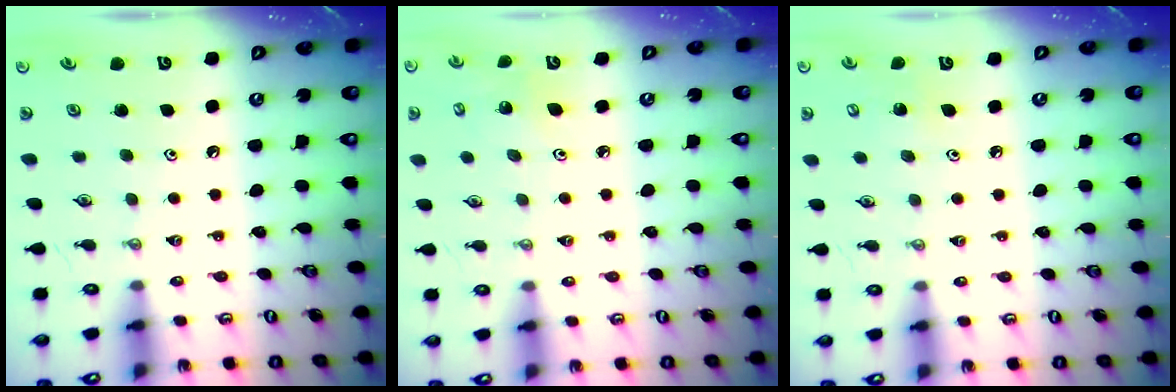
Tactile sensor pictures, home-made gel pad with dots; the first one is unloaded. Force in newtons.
{"total": 3.1, "press": 3.0, "slide": 0.8}
{"total": 4.0, "press": 4.0, "slide": 0.3}